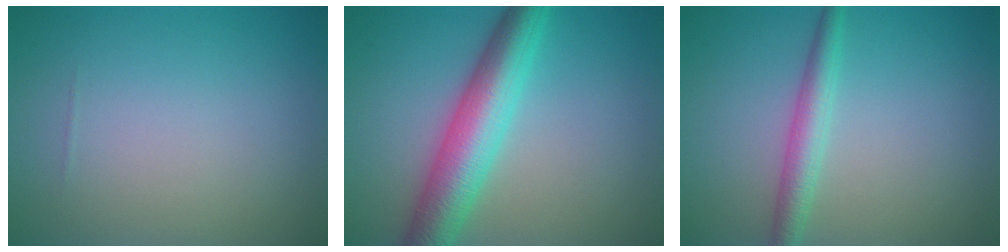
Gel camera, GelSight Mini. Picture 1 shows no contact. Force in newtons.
{"total": 7.1, "press": 7.1, "slide": 0.2}
{"total": 2.7, "press": 2.7, "slide": 0.0}